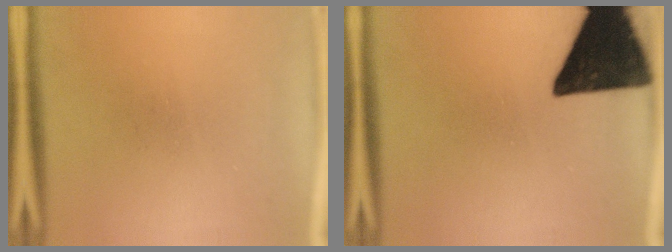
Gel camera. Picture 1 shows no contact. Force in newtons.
{"total": 17.6}